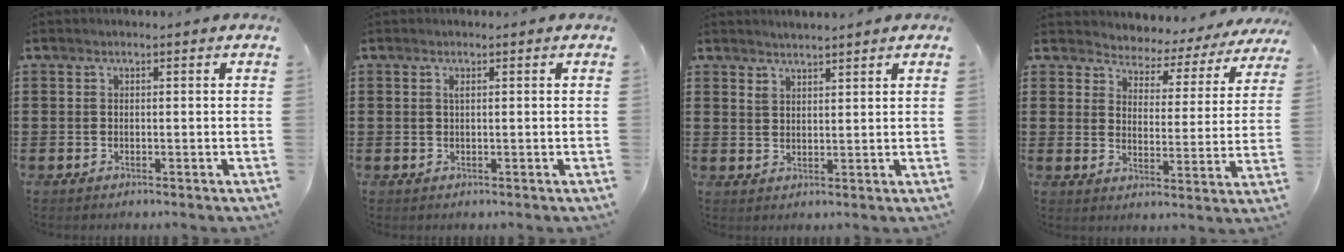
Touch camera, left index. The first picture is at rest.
{"total": 0.8, "force": [0.3, 0.0, 0.7], "torque": [-0.015, -0.001, 0.007]}
{"total": 2.1, "force": [2.0, 0.4, 0.4], "torque": [-0.012, 0.003, 0.039]}
{"total": 3.2, "force": [3.1, 0.6, -0.3], "torque": [-0.019, -0.030, 0.045]}